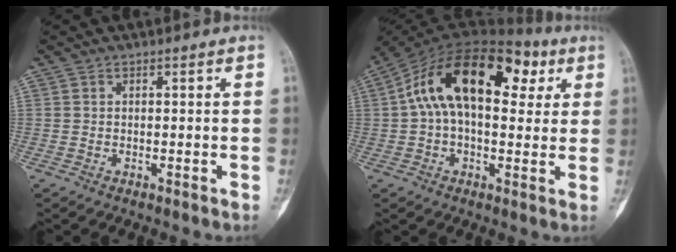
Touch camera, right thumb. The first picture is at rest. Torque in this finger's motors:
{"motor_torque": [1.09, 2.16, 2.18, -0.11, 0.22]}